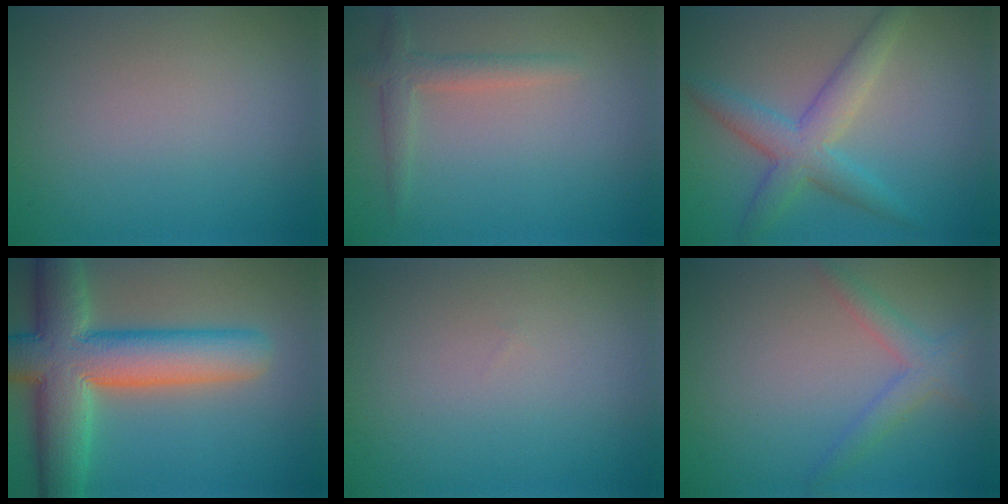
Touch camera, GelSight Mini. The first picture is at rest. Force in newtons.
{"total": 2.1, "press": 2.1, "slide": 0.1}
{"total": 4.4, "press": 4.4, "slide": 0.0}
{"total": 11.1, "press": 11.0, "slide": 0.6}
{"total": 0.0}
{"total": 2.3, "press": 2.3, "slide": 0.1}